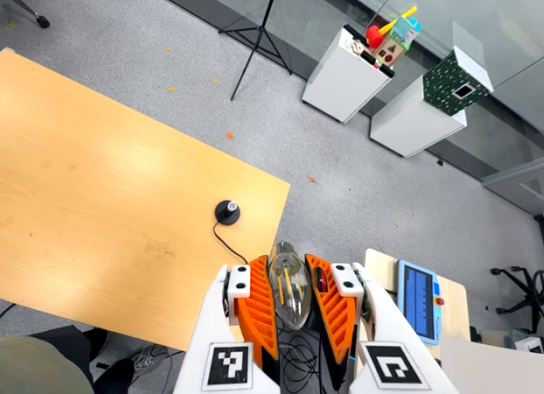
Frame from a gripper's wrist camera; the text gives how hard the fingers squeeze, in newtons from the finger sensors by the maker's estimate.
{"total": 19.0, "left": 21.1, "right": 17.0}